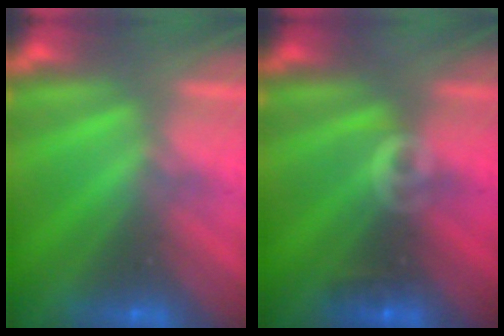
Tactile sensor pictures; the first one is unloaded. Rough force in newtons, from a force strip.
{"total": 3.3}